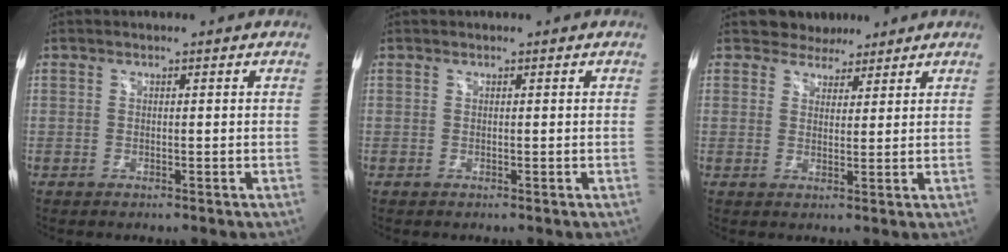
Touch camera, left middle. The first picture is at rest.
{"total": 0.0}
{"total": 4.1, "force": [3.5, 2.1, 0.4], "torque": [-0.001, 0.006, 0.051]}